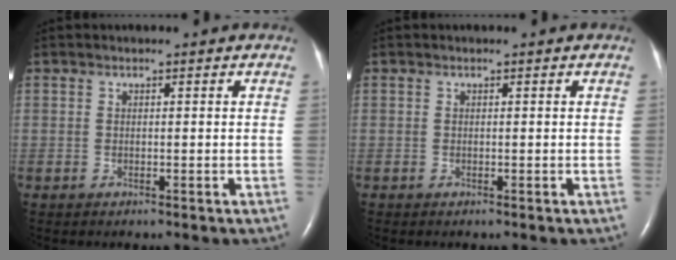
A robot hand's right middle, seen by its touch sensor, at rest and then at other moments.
{"total": 0.7, "force": [0.7, 0.0, 0.0], "torque": [0.000, 0.001, 0.013]}